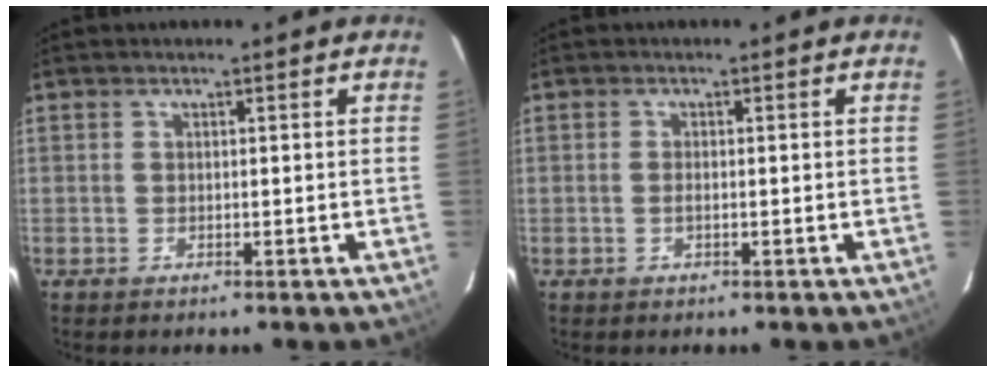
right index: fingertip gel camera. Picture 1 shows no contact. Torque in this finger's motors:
{"motor_torque": [-0.39, 0.03, -0.07, -0.01]}